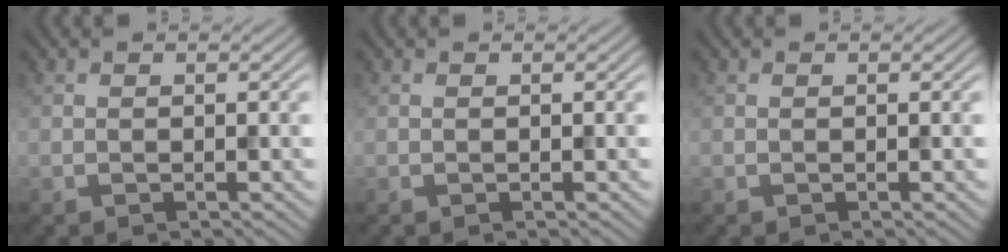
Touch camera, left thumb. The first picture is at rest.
{"total": 0.0}
{"total": 0.0}